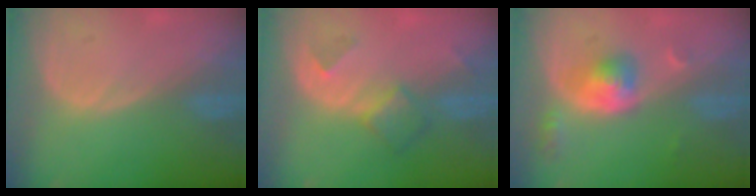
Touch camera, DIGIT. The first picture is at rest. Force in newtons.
{"total": 4.9, "press": 4.3, "slide": 2.3}
{"total": 5.2, "press": 4.8, "slide": 2.0}